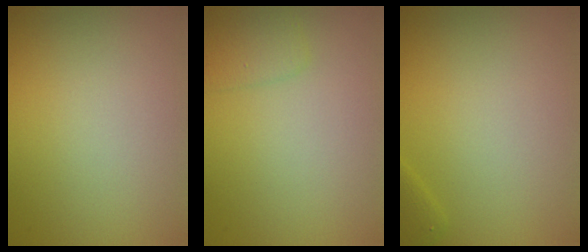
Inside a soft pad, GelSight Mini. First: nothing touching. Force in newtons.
{"total": 1.6, "press": 1.6, "slide": 0.1}
{"total": 1.2, "press": 1.2, "slide": 0.1}